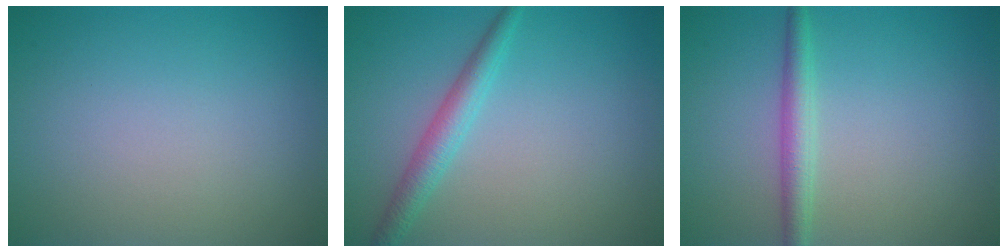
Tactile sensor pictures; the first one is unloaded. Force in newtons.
{"total": 2.5, "press": 2.5, "slide": 0.1}
{"total": 2.3, "press": 2.3, "slide": 0.0}